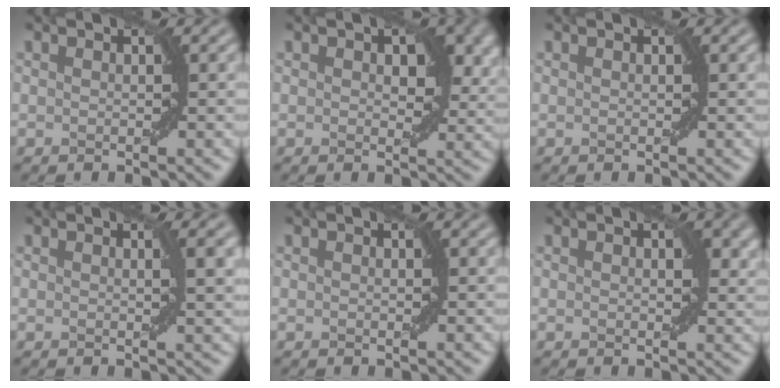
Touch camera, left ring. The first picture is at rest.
{"total": 4.4, "force": [1.2, 2.5, 3.4], "torque": [-0.042, -0.003, 0.018]}
{"total": 0.0}
{"total": 2.4, "force": [0.6, 0.5, 2.2], "torque": [-0.023, 0.004, 0.010]}
{"total": 0.0}
{"total": 1.8, "force": [0.5, 0.9, 1.4], "torque": [-0.012, -0.003, 0.009]}